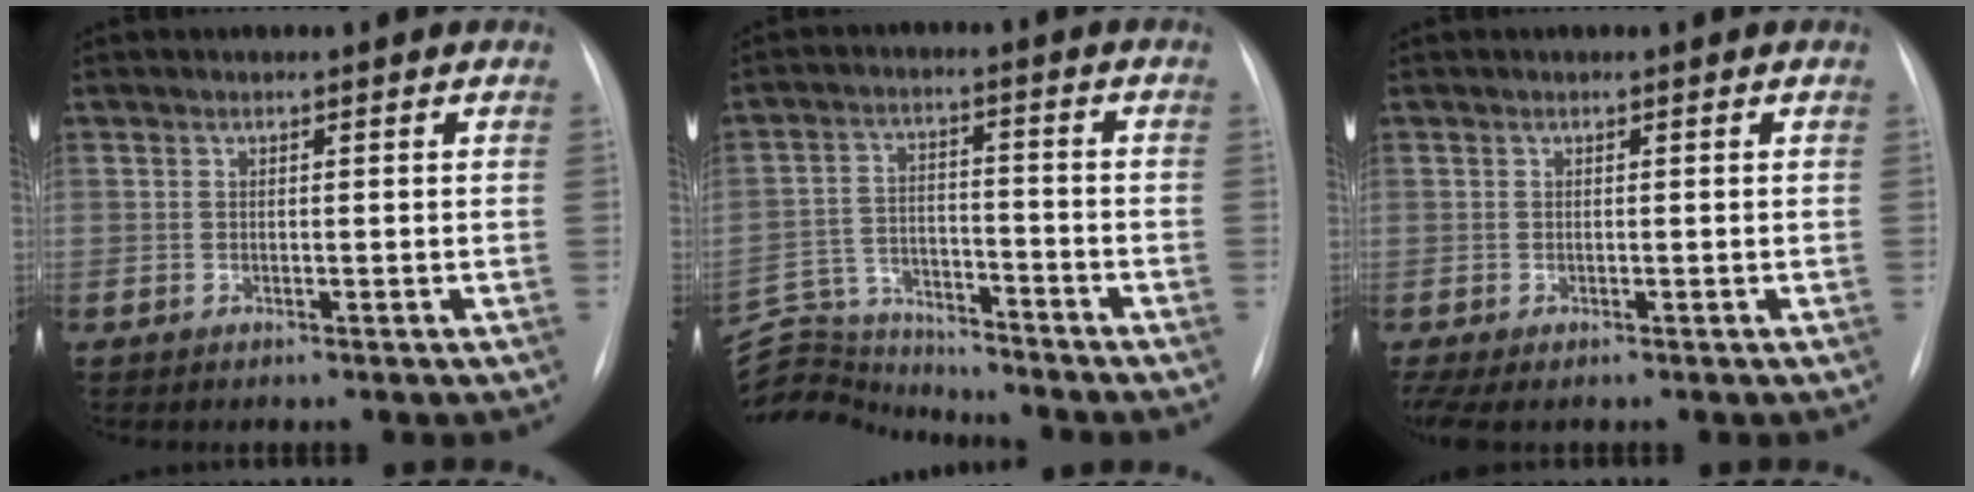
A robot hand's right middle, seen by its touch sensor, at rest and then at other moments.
{"total": 12.1, "force": [-12.0, 1.3, 0.9], "torque": [-0.017, 0.029, -0.202]}
{"total": 4.0, "force": [-2.9, 1.5, 2.4], "torque": [-0.038, -0.005, -0.039]}